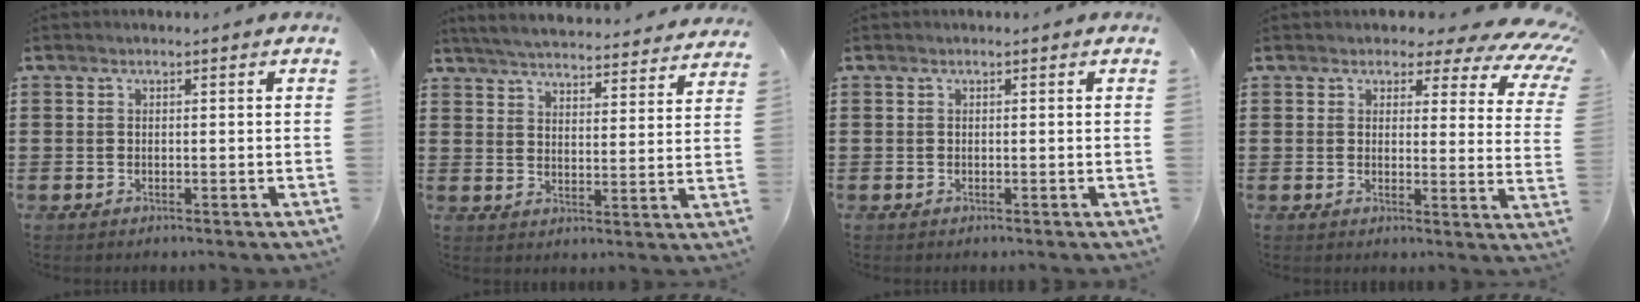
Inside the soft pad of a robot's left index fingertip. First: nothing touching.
{"total": 5.0, "force": [5.0, -0.3, 0.9], "torque": [-0.041, -0.035, 0.085]}
{"total": 0.0}
{"total": 3.7, "force": [2.8, 1.6, 1.8], "torque": [-0.038, -0.019, 0.042]}